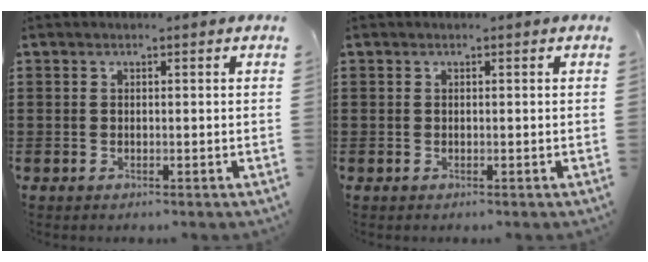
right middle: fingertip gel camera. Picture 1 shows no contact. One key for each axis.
{"total": 0.0}